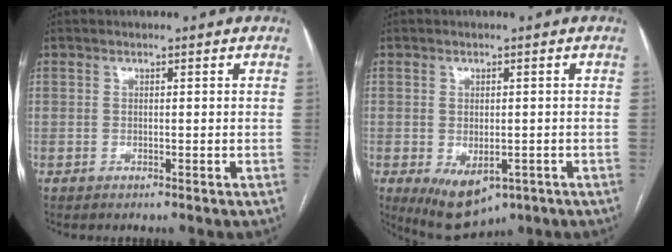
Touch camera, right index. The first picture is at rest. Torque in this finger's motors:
{"motor_torque": [1.53, -0.61, 0.34, 0.05]}